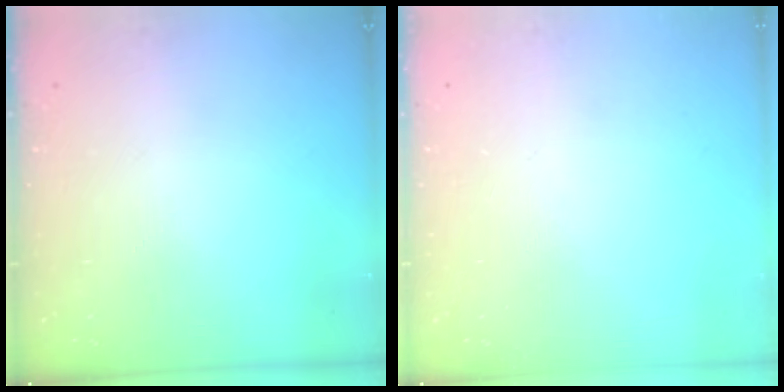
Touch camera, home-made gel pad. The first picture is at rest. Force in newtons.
{"total": 0.0}